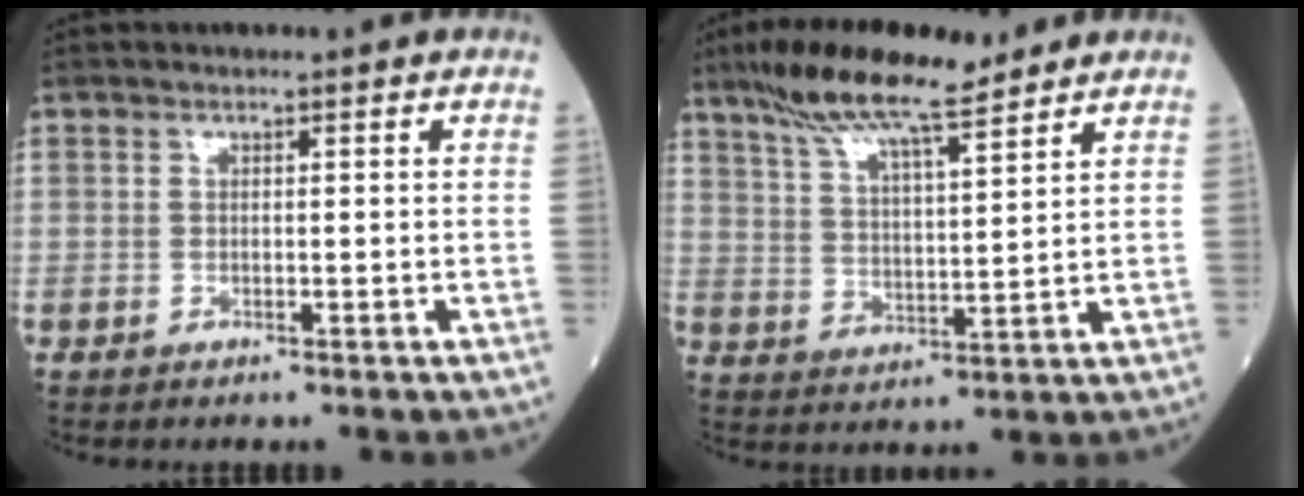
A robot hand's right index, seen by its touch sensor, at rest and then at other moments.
{"total": 12.5, "force": [9.8, 1.7, 7.7], "torque": [-0.142, 0.012, 0.173]}